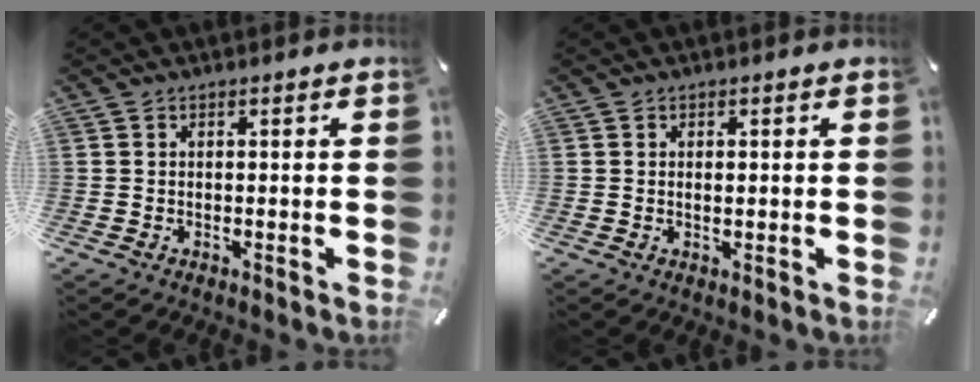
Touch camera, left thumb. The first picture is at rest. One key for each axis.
{"total": 1.0, "fx": 0.1, "fy": 0.5, "fz": 0.9, "tx": -0.011, "ty": -0.001, "tz": -0.001}